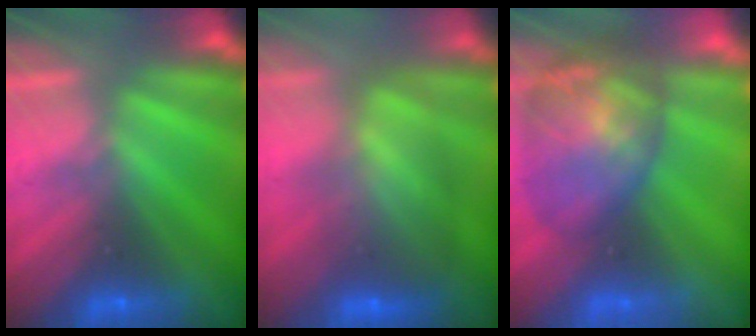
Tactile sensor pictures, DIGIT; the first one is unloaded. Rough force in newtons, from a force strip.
{"total": 9.8}
{"total": 7.4}